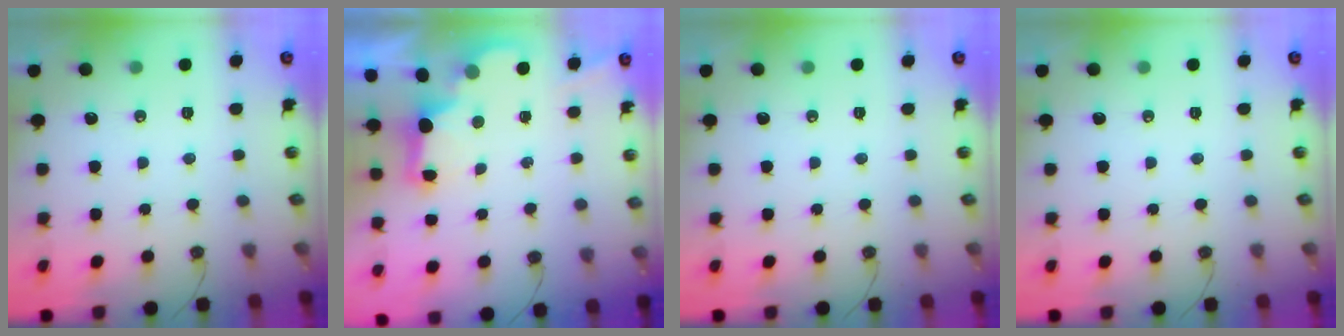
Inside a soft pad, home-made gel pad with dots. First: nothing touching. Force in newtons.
{"total": 2.4, "press": 2.3, "slide": 0.7}
{"total": 0.0}
{"total": 0.0}